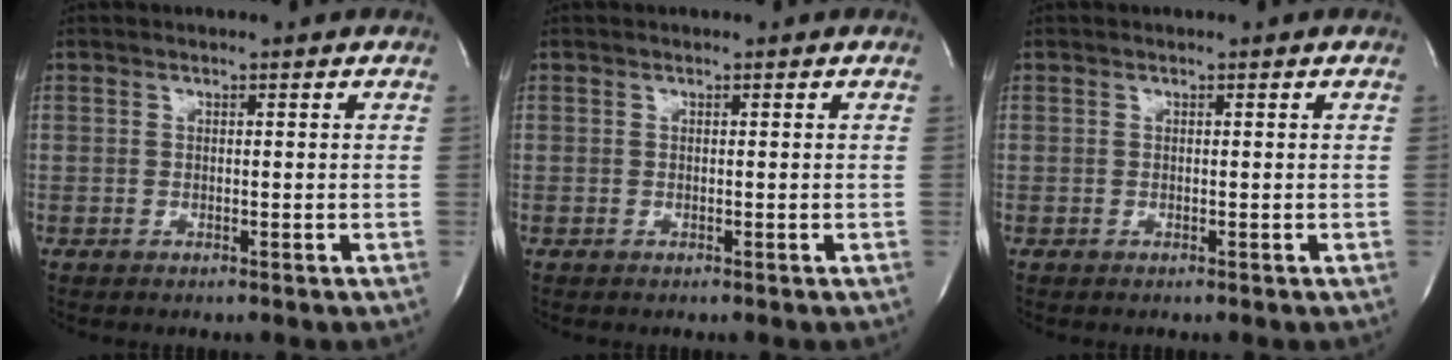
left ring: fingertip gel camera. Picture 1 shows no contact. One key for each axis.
{"total": 0.0}
{"total": 0.0}